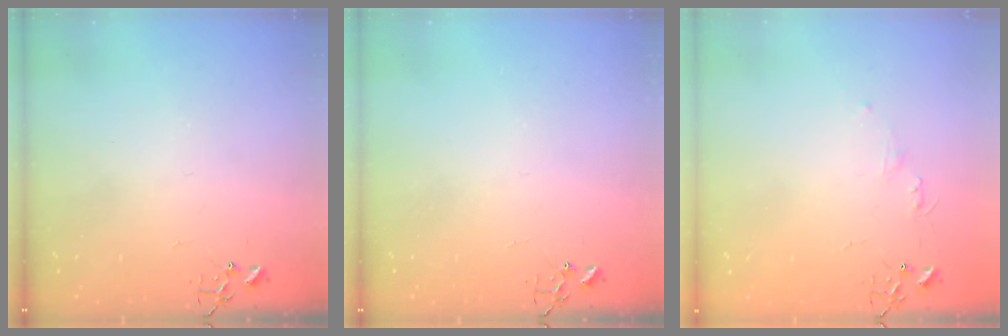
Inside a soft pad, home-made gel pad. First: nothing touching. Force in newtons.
{"total": 0.0}
{"total": 4.0, "press": 3.9, "slide": 0.6}